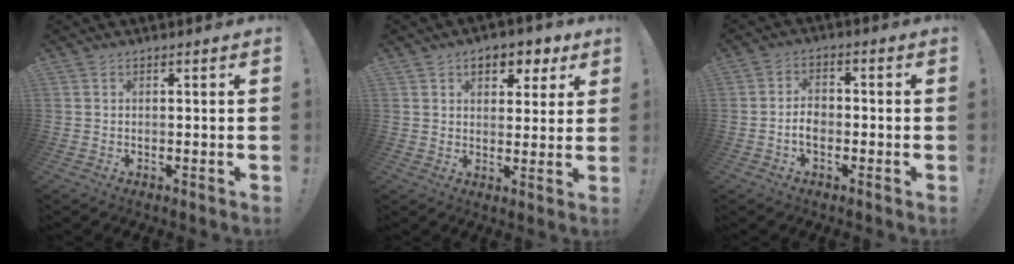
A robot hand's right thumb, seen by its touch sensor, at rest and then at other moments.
{"total": 7.9, "force": [4.0, 5.1, 4.5], "torque": [-0.051, -0.017, 0.069]}
{"total": 4.7, "force": [-1.1, 3.2, 3.3], "torque": [-0.055, 0.007, -0.022]}